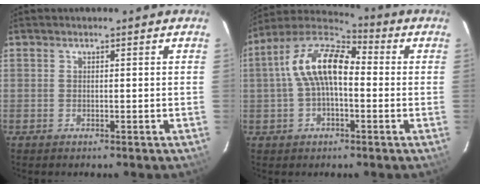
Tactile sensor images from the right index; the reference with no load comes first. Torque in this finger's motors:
{"motor_torque": [1.45, 0.54, 0.92, 0.21]}